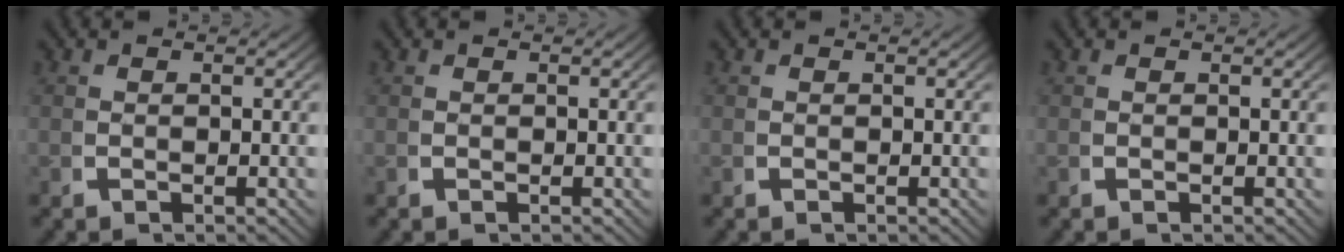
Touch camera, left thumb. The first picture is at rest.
{"total": 0.0}
{"total": 0.0}
{"total": 0.0}